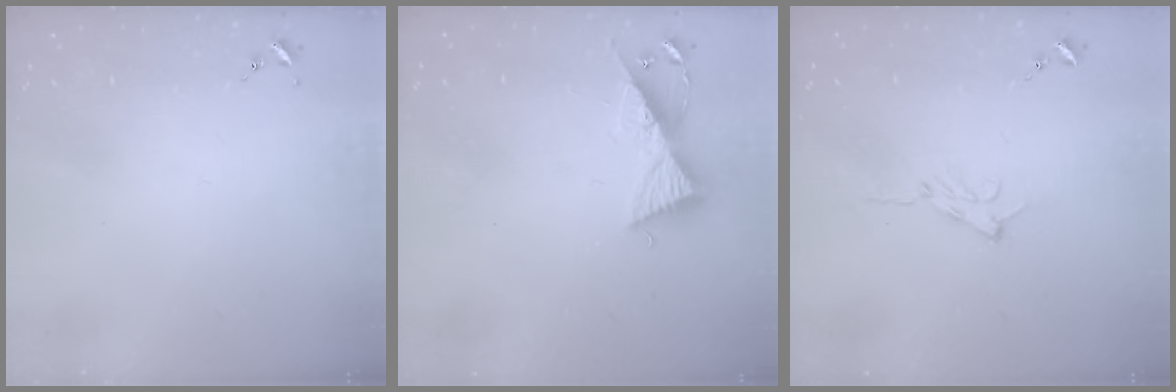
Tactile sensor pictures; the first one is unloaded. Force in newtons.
{"total": 9.8, "press": 9.8, "slide": 0.2}
{"total": 6.5, "press": 6.5, "slide": 0.8}